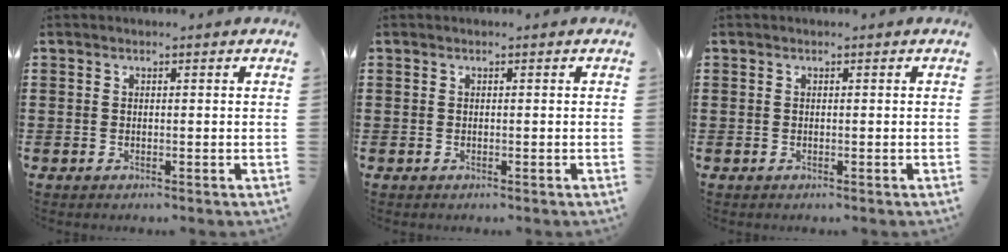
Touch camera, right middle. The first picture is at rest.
{"total": 0.0}
{"total": 0.0}